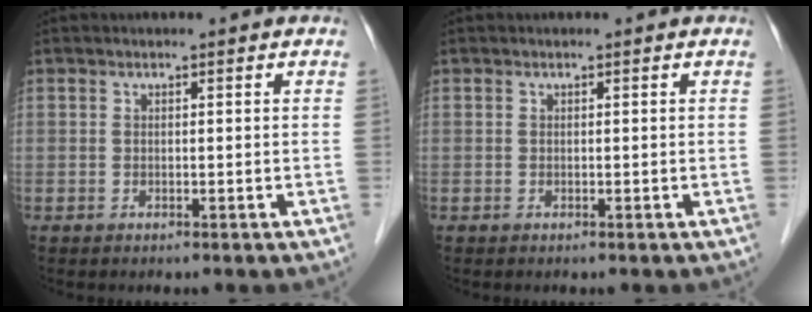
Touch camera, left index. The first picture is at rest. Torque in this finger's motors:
{"motor_torque": [0.00, 0.00, -0.01, 0.00]}